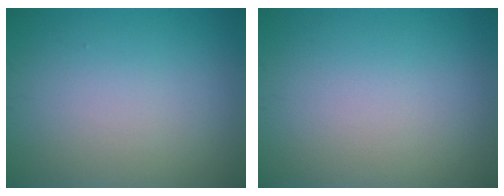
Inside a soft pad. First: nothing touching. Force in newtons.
{"total": 0.0}